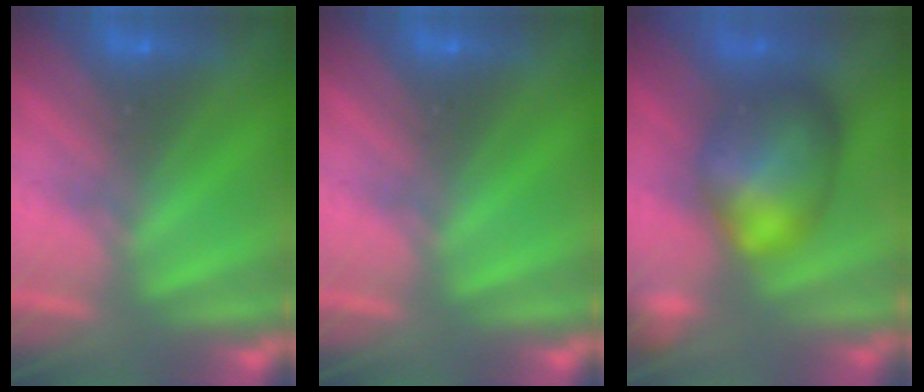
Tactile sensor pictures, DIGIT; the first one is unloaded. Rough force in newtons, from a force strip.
{"total": 0.0}
{"total": 9.1}